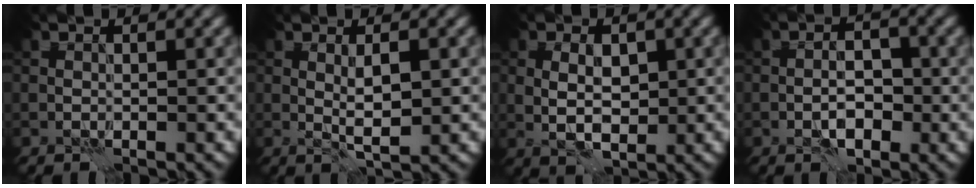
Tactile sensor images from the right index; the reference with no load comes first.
{"total": 2.6, "force": [0.4, 0.7, 2.5], "torque": [-0.048, -0.004, 0.009]}
{"total": 3.4, "force": [0.2, 2.1, 2.7], "torque": [-0.048, 0.000, 0.005]}
{"total": 3.1, "force": [-1.2, 1.6, 2.5], "torque": [-0.034, 0.006, -0.026]}